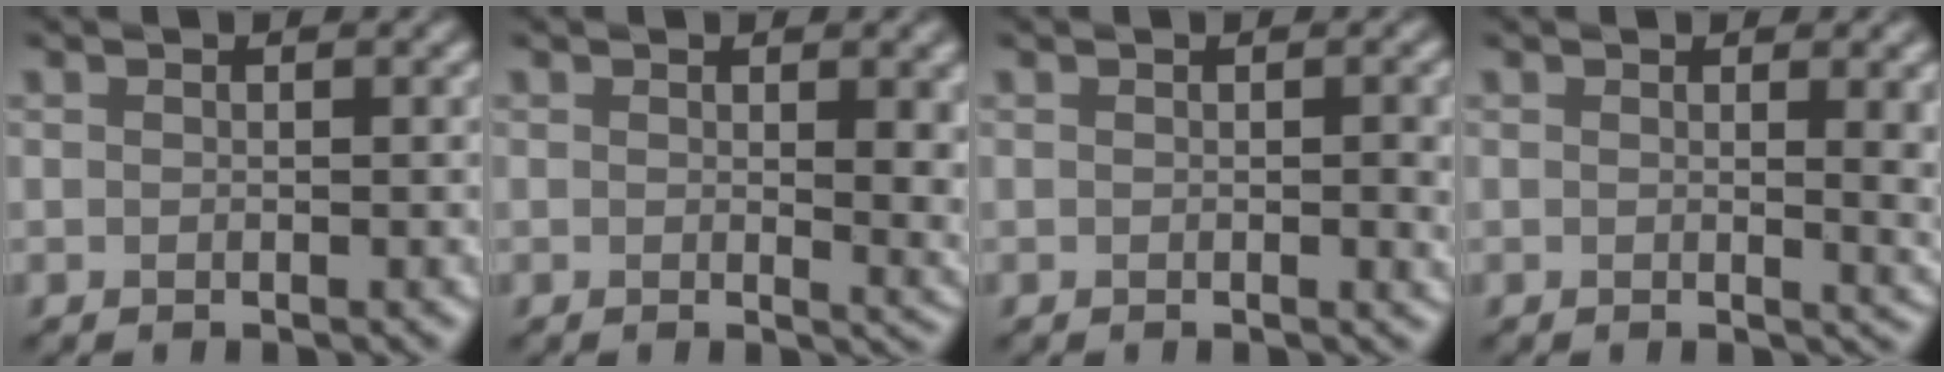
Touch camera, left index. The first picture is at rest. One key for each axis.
{"total": 4.3, "fx": 0.6, "fy": 1.4, "fz": 4.0, "tx": -0.038, "ty": -0.006, "tz": 0.013}
{"total": 2.2, "fx": 0.0, "fy": 0.5, "fz": 2.1, "tx": -0.022, "ty": -0.001, "tz": -0.002}
{"total": 4.4, "fx": 0.6, "fy": 1.6, "fz": 4.1, "tx": -0.035, "ty": -0.002, "tz": 0.010}